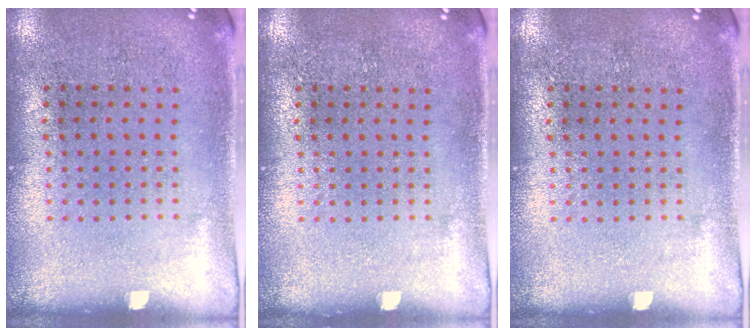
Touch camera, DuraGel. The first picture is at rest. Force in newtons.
{"total": 0.0}
{"total": 0.0}